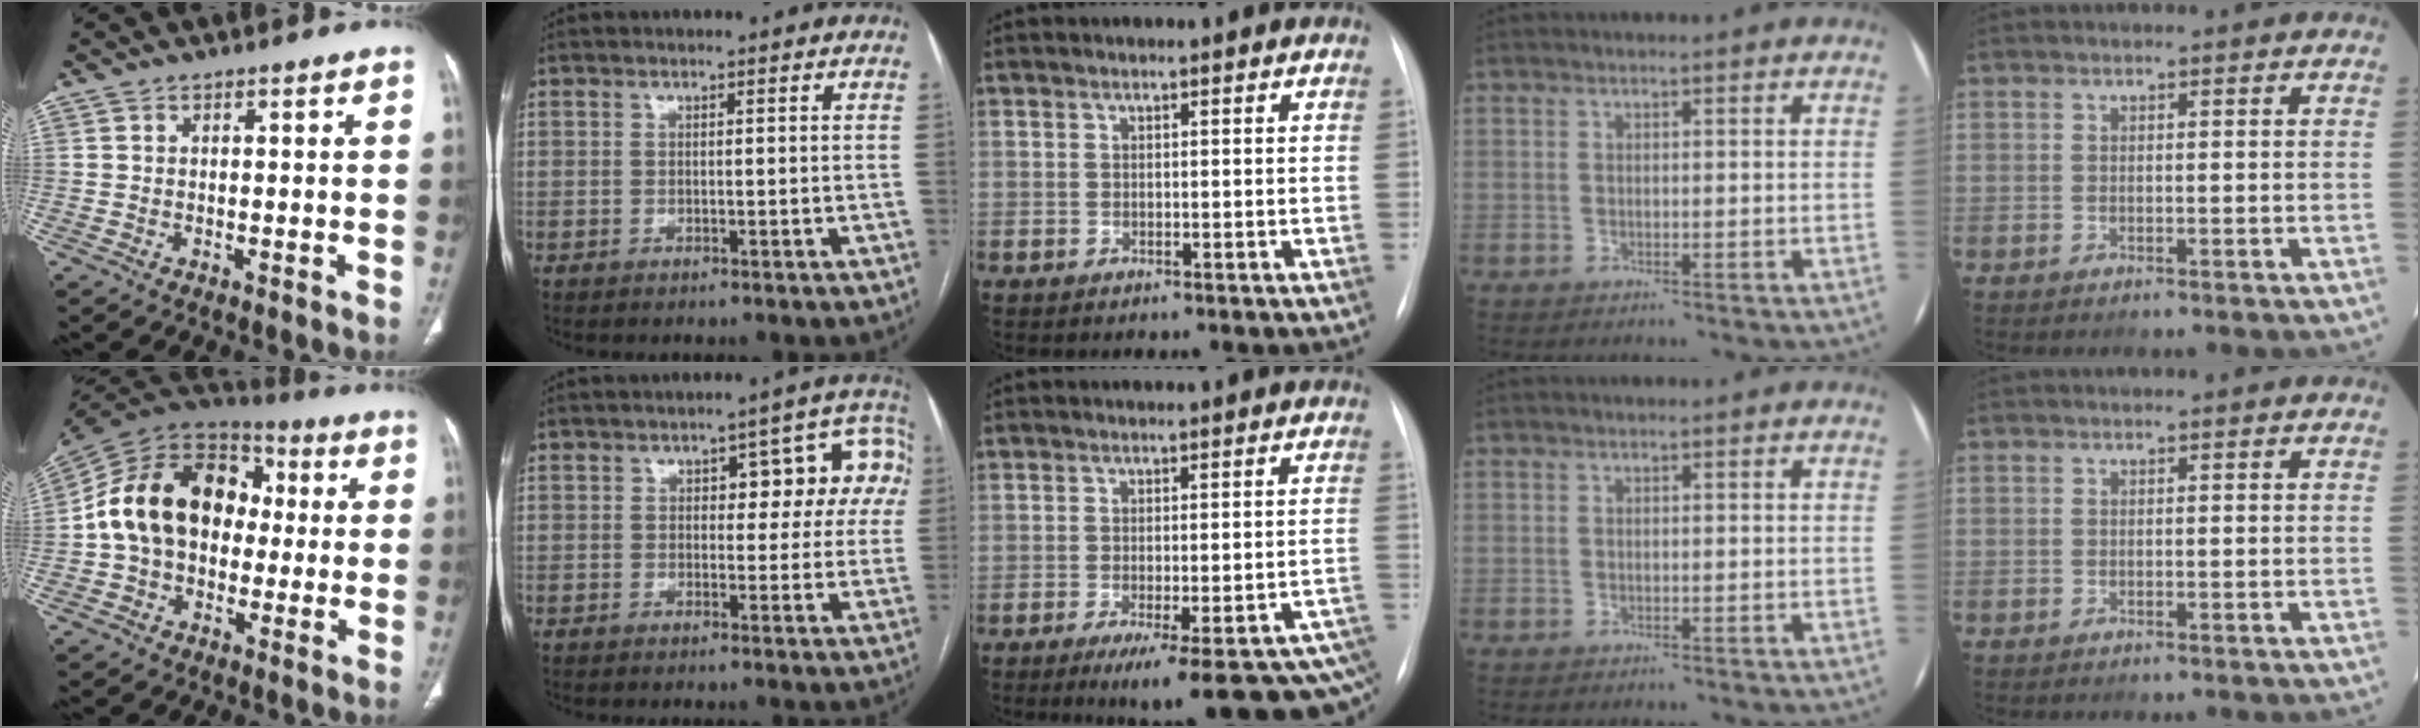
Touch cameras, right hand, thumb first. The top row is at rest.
{"thumb": {"total": 19.4, "force": [0.7, 14.2, 13.2], "torque": [-0.210, 0.045, 0.002]}, "index": {"total": 9.6, "force": [2.1, 4.8, 8.0], "torque": [-0.074, 0.040, 0.024]}, "middle": {"total": 17.3, "force": [-12.4, 2.7, 11.8], "torque": [-0.080, 0.002, -0.148]}}